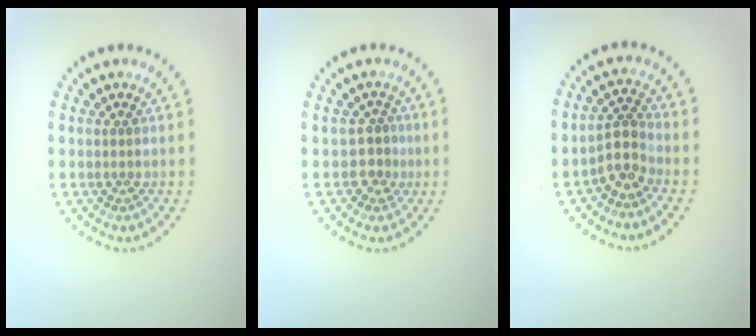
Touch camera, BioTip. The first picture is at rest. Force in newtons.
{"total": 1.8, "press": 1.5, "slide": 1.1}
{"total": 2.7, "press": 2.1, "slide": 1.8}